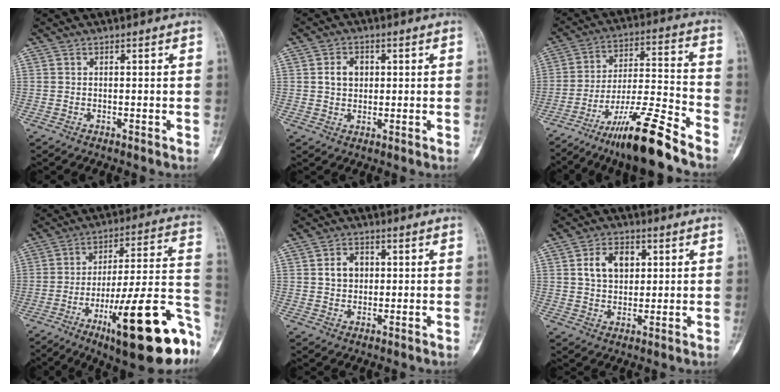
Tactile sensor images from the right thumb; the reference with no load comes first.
{"total": 4.4, "force": [0.8, 3.4, 2.6], "torque": [-0.031, 0.003, 0.014]}
{"total": 15.4, "force": [-11.6, 0.9, 10.1], "torque": [-0.187, 0.072, -0.198]}
{"total": 25.7, "force": [-12.0, 6.1, 22.0], "torque": [-0.271, 0.065, -0.174]}
{"total": 4.7, "force": [0.9, 3.7, 2.7], "torque": [-0.028, 0.003, 0.014]}
{"total": 8.0, "force": [2.2, 5.6, 5.3], "torque": [-0.065, -0.002, 0.038]}